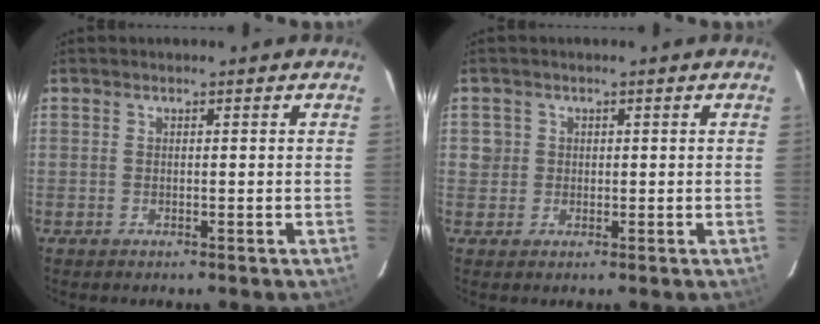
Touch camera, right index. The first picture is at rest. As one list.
[{"total": 2.2, "force": [0.1, 2.2, 0.1], "torque": [0.007, 0.010, 0.003]}]